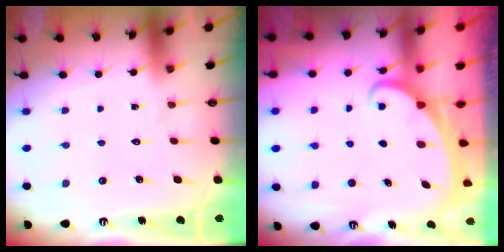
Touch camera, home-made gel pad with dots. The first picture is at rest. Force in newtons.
{"total": 1.9, "press": 1.9, "slide": 0.1}